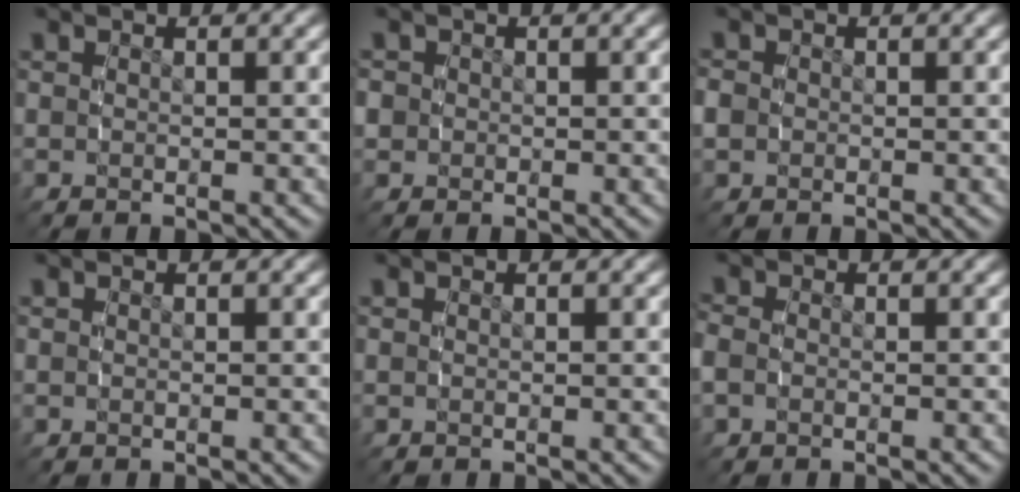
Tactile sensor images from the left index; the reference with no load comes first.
{"total": 2.3, "force": [-0.1, 2.2, 0.6], "torque": [-0.025, 0.000, -0.007]}
{"total": 1.6, "force": [-0.1, 1.5, 0.6], "torque": [-0.024, 0.000, -0.003]}
{"total": 0.0}
{"total": 0.0}
{"total": 1.5, "force": [-0.3, 1.3, 0.6], "torque": [-0.024, 0.001, -0.008]}